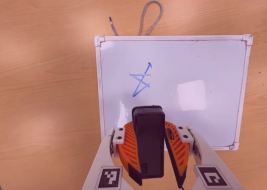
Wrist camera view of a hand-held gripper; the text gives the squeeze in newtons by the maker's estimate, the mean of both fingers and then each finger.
{"total": 10.9, "left": 10.4, "right": 11.5}